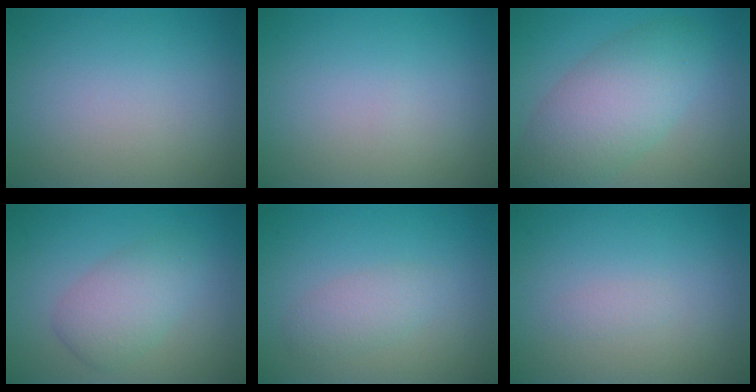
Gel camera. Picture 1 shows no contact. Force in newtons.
{"total": 0.0}
{"total": 6.6, "press": 6.6, "slide": 0.5}
{"total": 3.5, "press": 3.5, "slide": 0.2}
{"total": 1.9, "press": 1.9, "slide": 0.1}
{"total": 0.6, "press": 0.6, "slide": 0.0}